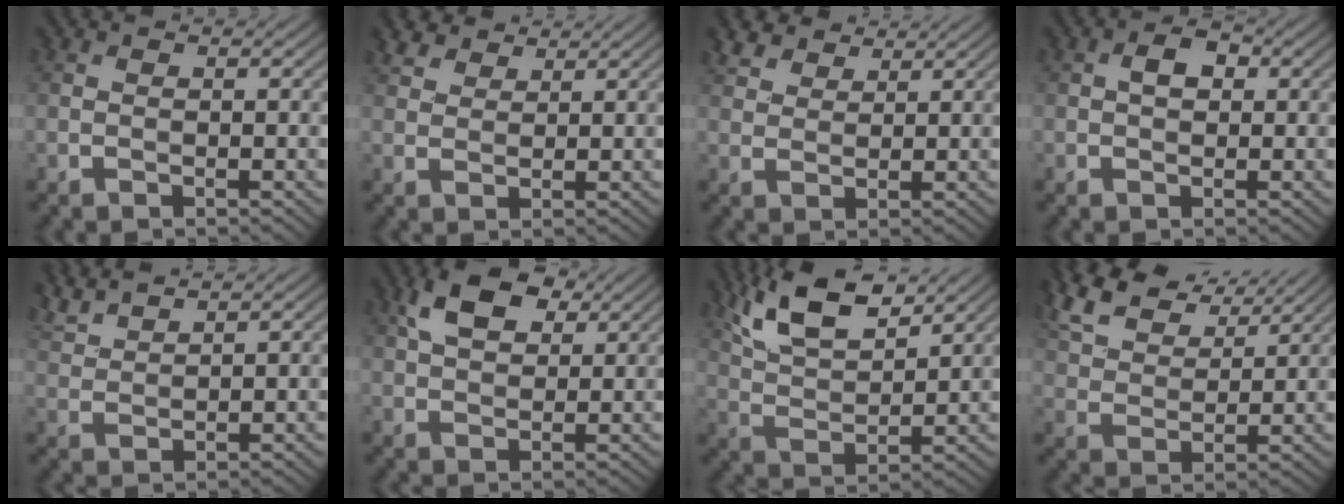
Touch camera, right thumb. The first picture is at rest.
{"total": 3.4, "force": [2.7, 1.6, 1.3], "torque": [-0.032, 0.007, 0.058]}
{"total": 4.1, "force": [3.2, 2.0, 1.6], "torque": [-0.041, 0.008, 0.067]}
{"total": 2.7, "force": [0.4, 1.8, 2.0], "torque": [-0.034, 0.004, 0.002]}
{"total": 4.3, "force": [3.8, 0.7, 1.8], "torque": [-0.048, 0.010, 0.083]}
{"total": 7.2, "force": [3.3, 4.1, 4.9], "torque": [-0.101, 0.009, 0.058]}
{"total": 10.1, "force": [6.7, 3.6, 6.7], "torque": [-0.151, 0.008, 0.135]}
{"total": 10.2, "force": [7.4, 4.3, 5.6], "torque": [-0.150, 0.021, 0.142]}